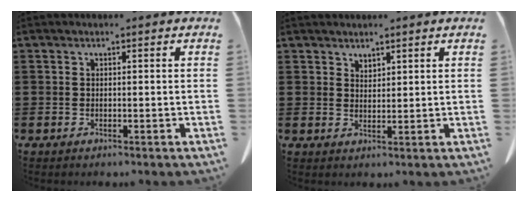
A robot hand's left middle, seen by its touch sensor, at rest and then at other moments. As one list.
[{"total": 1.9, "force": [1.8, 0.4, 0.1], "torque": [-0.005, -0.001, 0.036]}]